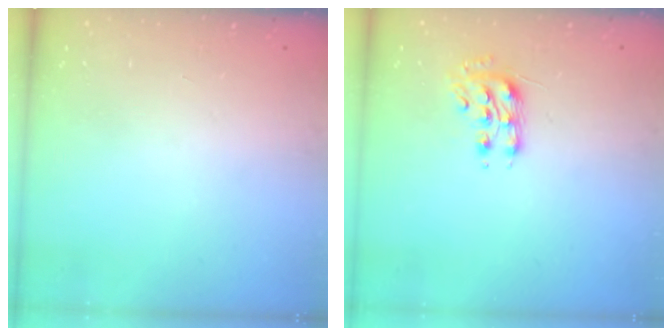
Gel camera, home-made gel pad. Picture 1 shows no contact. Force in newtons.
{"total": 8.1, "press": 8.0, "slide": 1.0}